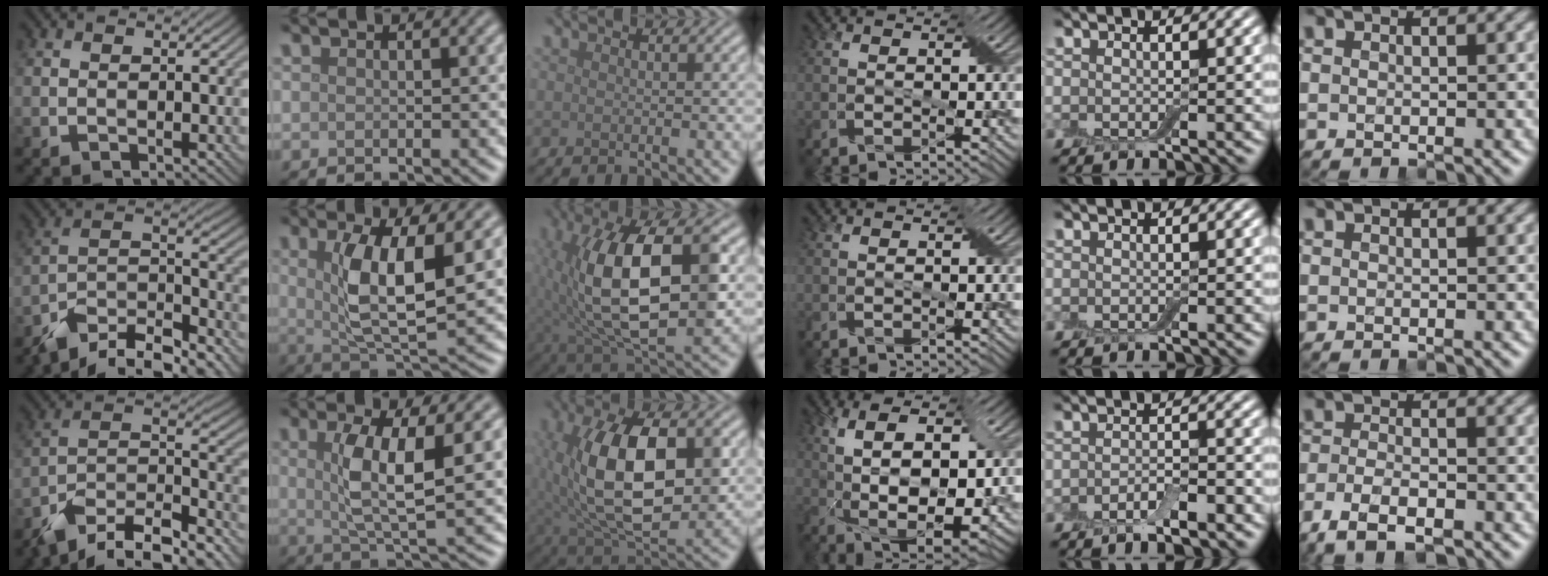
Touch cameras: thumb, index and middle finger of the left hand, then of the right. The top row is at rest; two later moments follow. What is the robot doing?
{"motion": "wrap", "object": "bandage"}